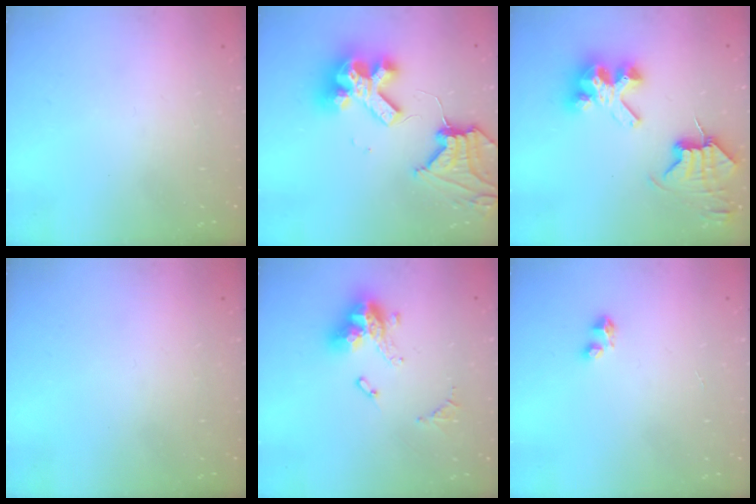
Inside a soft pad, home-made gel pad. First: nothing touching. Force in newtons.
{"total": 16.6, "press": 16.5, "slide": 1.4}
{"total": 9.9, "press": 9.9, "slide": 1.1}
{"total": 0.0}
{"total": 13.9, "press": 13.9, "slide": 1.2}
{"total": 3.5, "press": 3.4, "slide": 0.5}